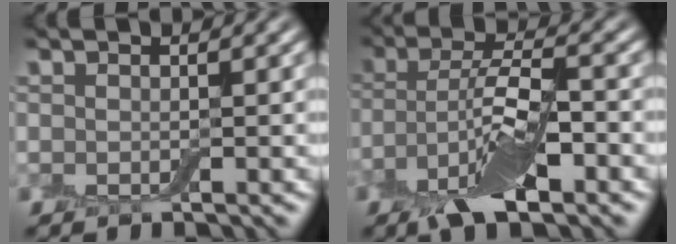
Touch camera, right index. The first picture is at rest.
{"total": 7.6, "force": [-3.4, 3.0, 6.2], "torque": [-0.118, 0.009, -0.070]}